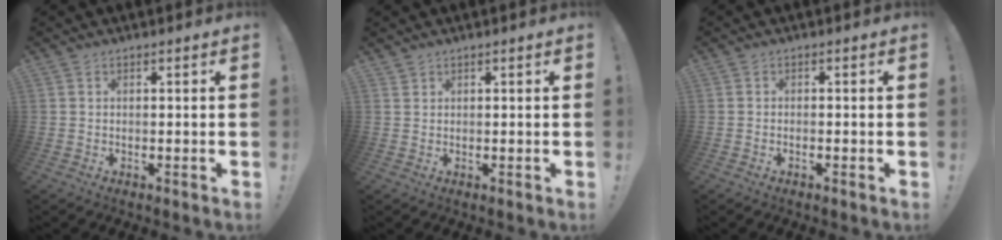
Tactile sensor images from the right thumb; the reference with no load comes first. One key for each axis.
{"total": 1.0, "fx": 0.9, "fy": 0.4, "fz": 0.2, "tx": 0.000, "ty": -0.003, "tz": 0.017}
{"total": 0.6, "fx": -0.4, "fy": -0.2, "fz": 0.4, "tx": -0.005, "ty": -0.001, "tz": -0.007}